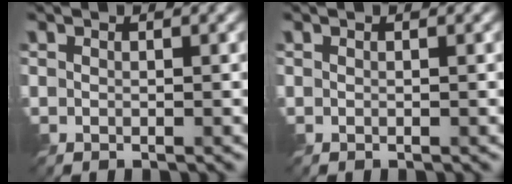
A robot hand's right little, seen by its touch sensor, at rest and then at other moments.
{"total": 0.0}